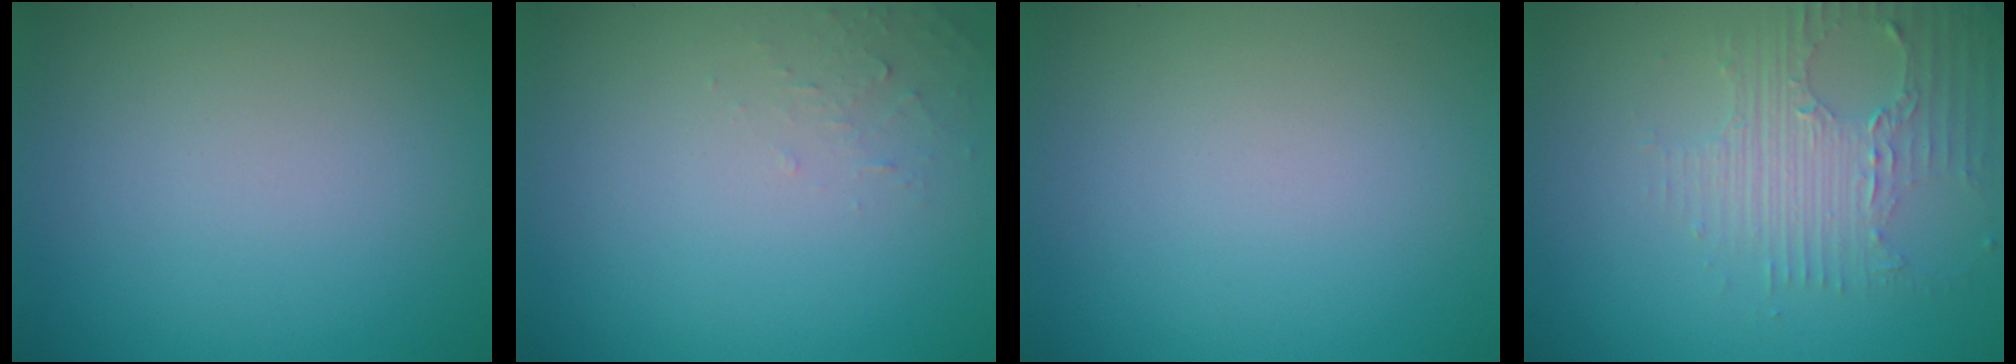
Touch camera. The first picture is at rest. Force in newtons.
{"total": 0.9, "press": 0.9, "slide": 0.1}
{"total": 0.0}
{"total": 4.7, "press": 3.2, "slide": 3.4}